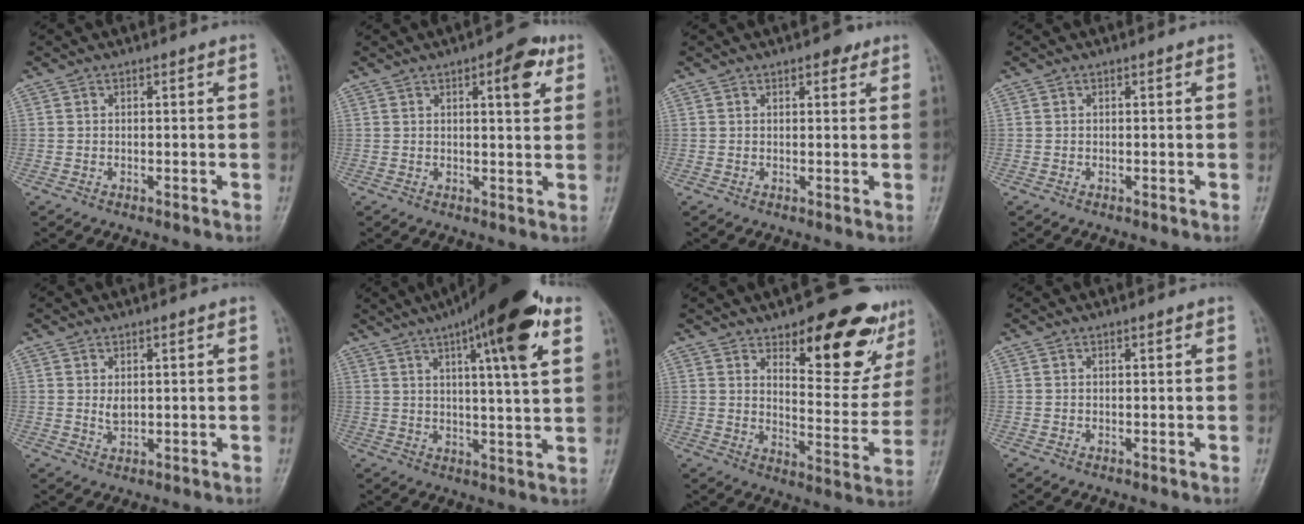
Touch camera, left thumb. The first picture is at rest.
{"total": 6.6, "force": [2.9, 2.3, 5.5], "torque": [-0.058, -0.008, 0.033]}
{"total": 2.7, "force": [1.7, 1.3, 1.6], "torque": [-0.013, -0.005, 0.020]}
{"total": 0.0}
{"total": 2.3, "force": [0.7, 1.2, 1.8], "torque": [-0.026, -0.008, 0.016]}
{"total": 22.1, "force": [11.9, 4.3, 18.1], "torque": [-0.258, -0.030, 0.178]}
{"total": 19.1, "force": [12.0, 7.3, 13.0], "torque": [-0.112, -0.077, 0.168]}
{"total": 0.6, "force": [0.4, 0.2, 0.5], "torque": [-0.007, -0.001, 0.005]}